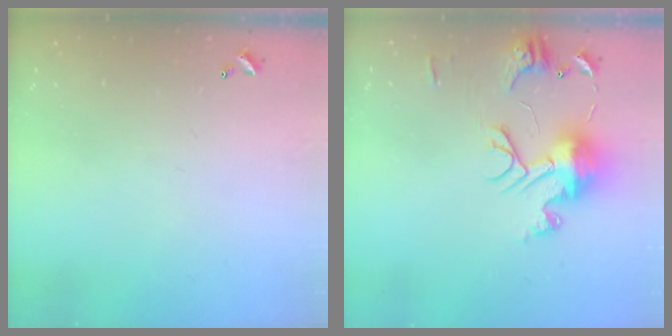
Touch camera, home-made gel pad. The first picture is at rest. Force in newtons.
{"total": 13.5, "press": 13.5, "slide": 1.0}